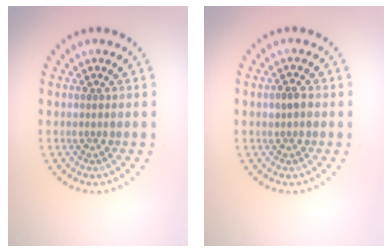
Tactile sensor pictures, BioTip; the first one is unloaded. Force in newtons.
{"total": 1.5, "press": 1.5, "slide": 0.1}